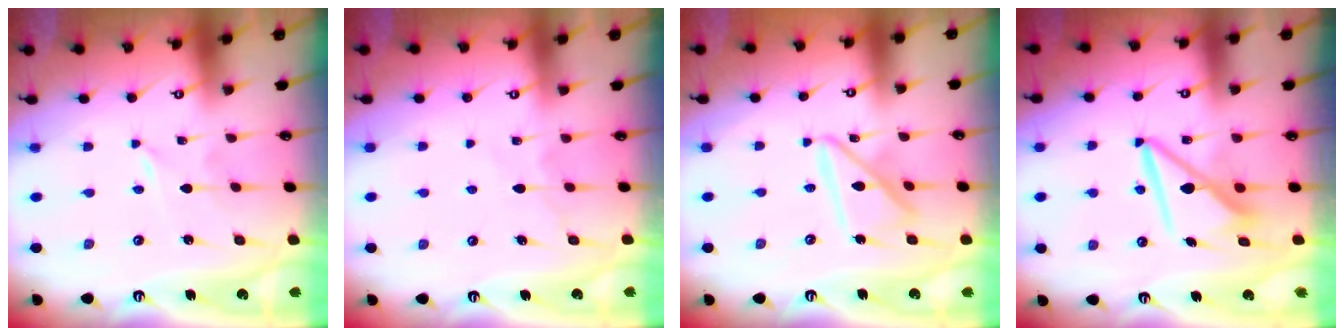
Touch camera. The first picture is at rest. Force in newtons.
{"total": 6.1, "press": 6.1, "slide": 0.8}
{"total": 13.3, "press": 13.2, "slide": 1.3}
{"total": 8.6, "press": 8.6, "slide": 0.7}